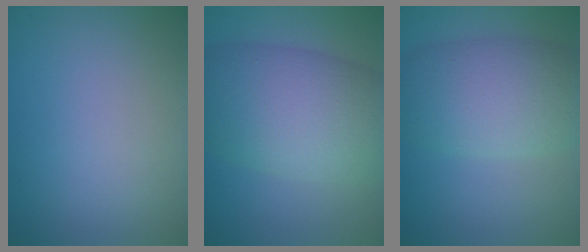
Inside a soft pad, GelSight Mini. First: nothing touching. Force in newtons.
{"total": 10.0, "press": 9.9, "slide": 0.7}
{"total": 6.9, "press": 6.9, "slide": 0.2}